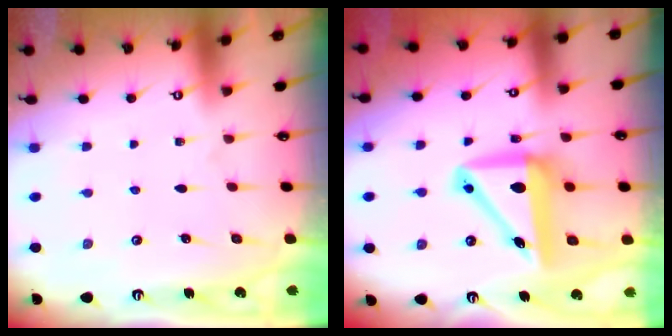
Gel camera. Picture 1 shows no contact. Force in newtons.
{"total": 11.5, "press": 11.2, "slide": 2.8}